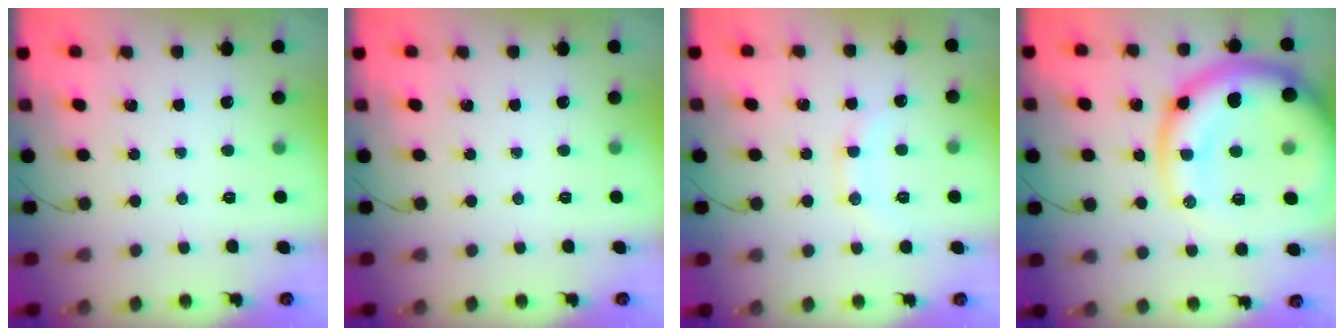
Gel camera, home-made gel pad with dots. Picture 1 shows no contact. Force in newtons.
{"total": 0.0}
{"total": 8.1, "press": 8.0, "slide": 1.3}
{"total": 23.4, "press": 22.8, "slide": 5.2}